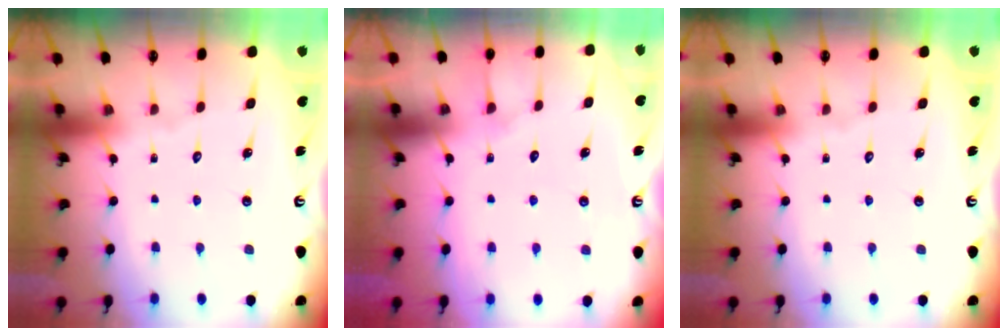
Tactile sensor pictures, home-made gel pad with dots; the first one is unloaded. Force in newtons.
{"total": 3.9, "press": 3.9, "slide": 0.4}
{"total": 0.0}